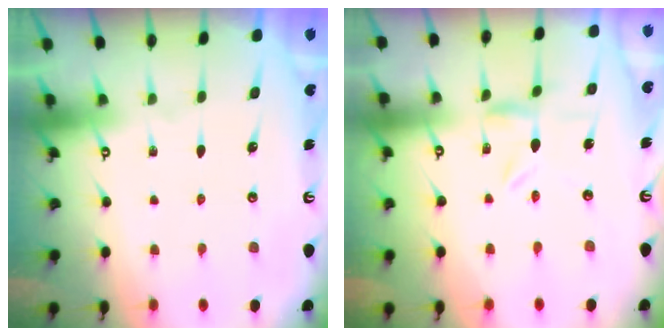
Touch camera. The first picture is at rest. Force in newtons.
{"total": 1.4, "press": 1.4, "slide": 0.2}